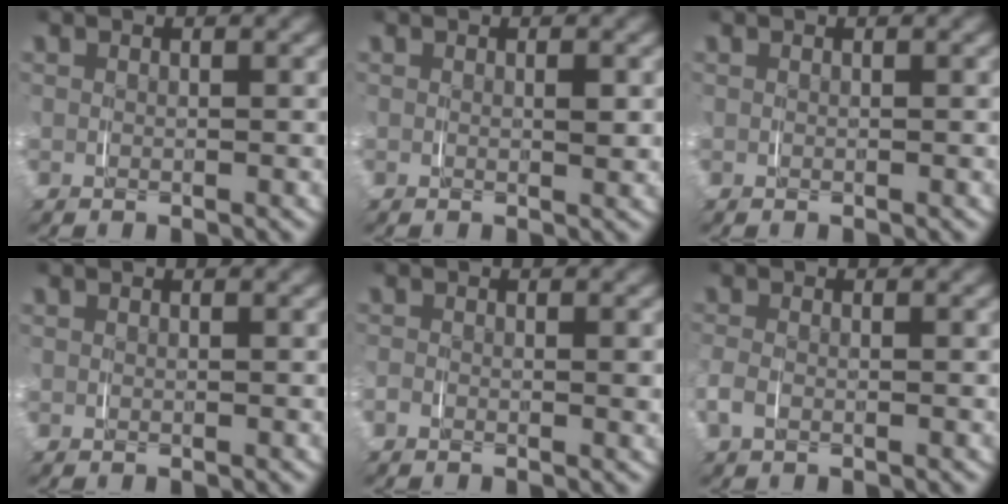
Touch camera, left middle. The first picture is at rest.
{"total": 0.9, "force": [0.3, 0.2, 0.8], "torque": [-0.012, -0.003, 0.004]}
{"total": 0.0}
{"total": 0.0}
{"total": 0.8, "force": [-0.3, 0.3, 0.7], "torque": [-0.011, -0.001, -0.010]}
{"total": 1.7, "force": [-0.6, 1.1, 1.1], "torque": [-0.036, -0.002, -0.011]}